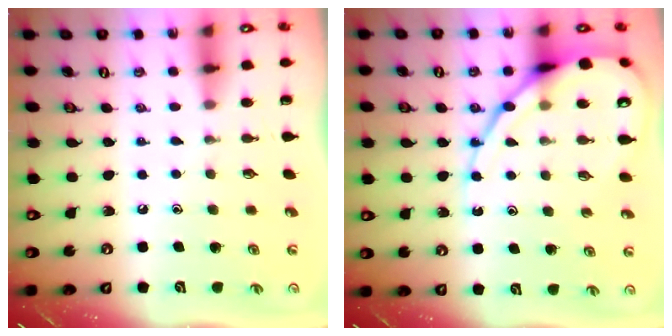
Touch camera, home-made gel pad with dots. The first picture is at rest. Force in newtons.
{"total": 12.5, "press": 12.4, "slide": 1.2}